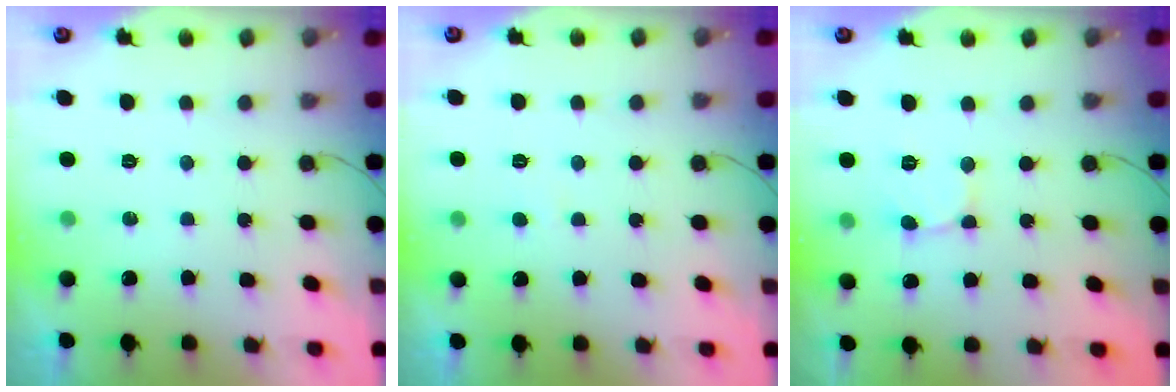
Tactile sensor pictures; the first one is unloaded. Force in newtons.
{"total": 2.4, "press": 2.4, "slide": 0.2}
{"total": 2.3, "press": 2.3, "slide": 0.2}